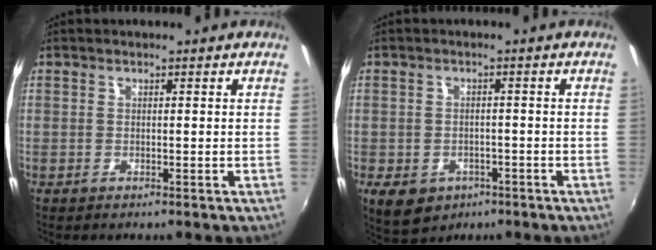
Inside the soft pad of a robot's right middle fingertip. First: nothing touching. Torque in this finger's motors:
{"motor_torque": [0.83, -0.55, 0.10, 0.06]}